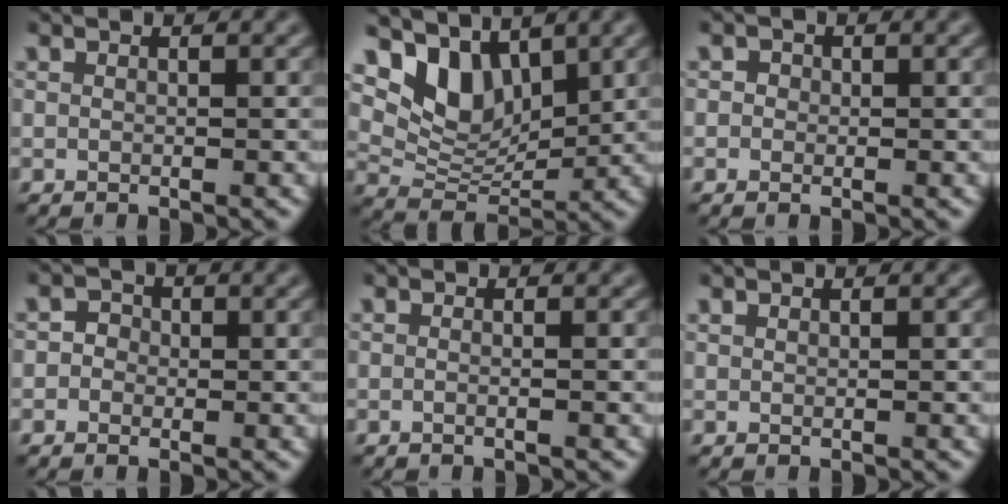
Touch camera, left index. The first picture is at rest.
{"total": 5.1, "force": [2.8, 3.0, 3.1], "torque": [-0.060, -0.012, 0.051]}
{"total": 0.7, "force": [-0.4, 0.6, 0.1], "torque": [0.005, 0.002, -0.012]}
{"total": 1.3, "force": [-1.0, 0.9, 0.0], "torque": [0.012, 0.002, -0.020]}
{"total": 1.5, "force": [-0.3, 0.7, 1.3], "torque": [0.010, 0.001, -0.031]}
{"total": 0.0}